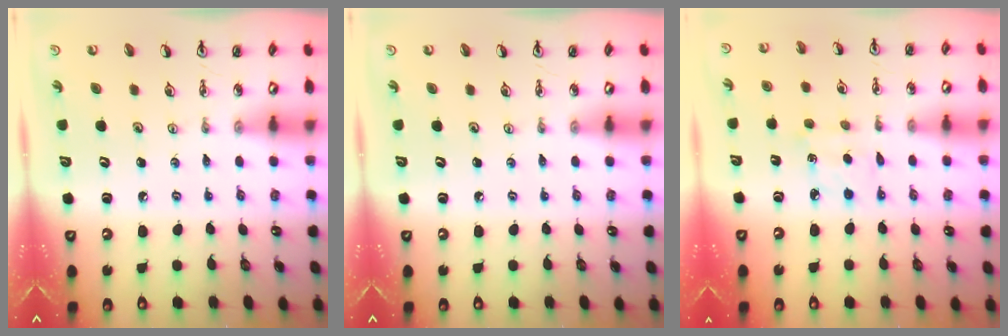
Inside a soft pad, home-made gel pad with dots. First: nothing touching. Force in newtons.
{"total": 0.0}
{"total": 3.8, "press": 3.8, "slide": 0.4}